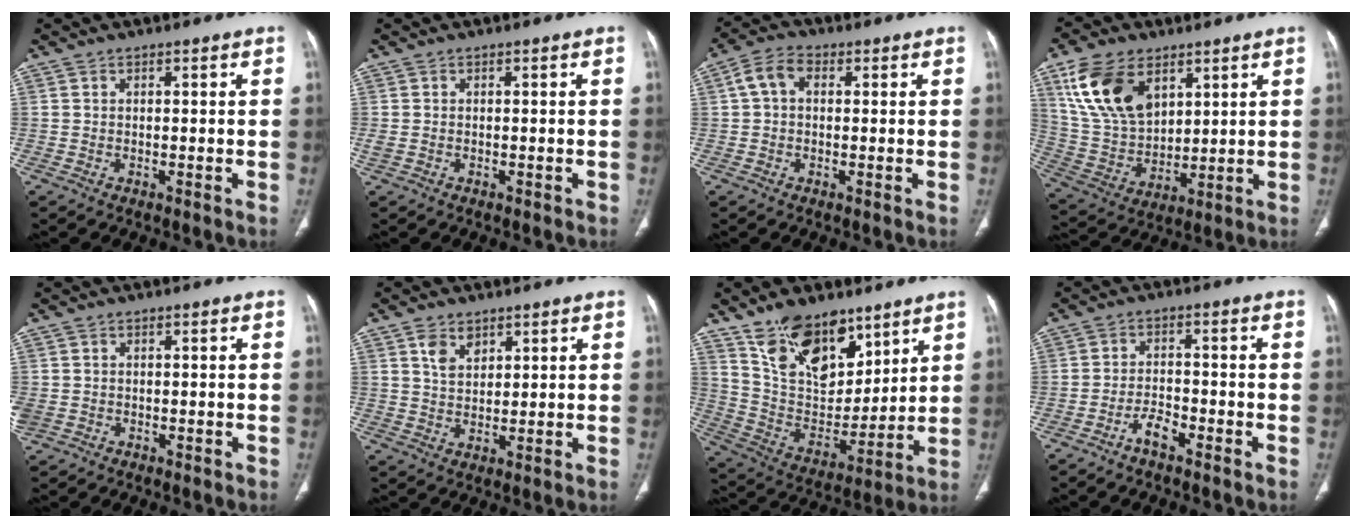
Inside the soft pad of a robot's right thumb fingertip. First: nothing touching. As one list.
[{"total": 1.3, "force": [-0.4, 0.9, 0.8], "torque": [-0.032, 0.007, -0.002]}, {"total": 5.1, "force": [0.9, 3.6, 3.5], "torque": [-0.064, 0.019, 0.011]}, {"total": 16.5, "force": [7.8, 10.0, 10.5], "torque": [-0.180, -0.027, 0.165]}, {"total": 2.8, "force": [-0.8, 2.4, 1.2], "torque": [-0.038, 0.009, -0.007]}, {"total": 4.4, "force": [2.5, 2.8, 2.3], "torque": [-0.027, -0.016, 0.050]}, {"total": 18.2, "force": [11.8, 9.8, 9.9], "torque": [-0.116, -0.066, 0.224]}, {"total": 3.7, "force": [-2.7, 1.3, 2.2], "torque": [-0.043, 0.021, -0.052]}]